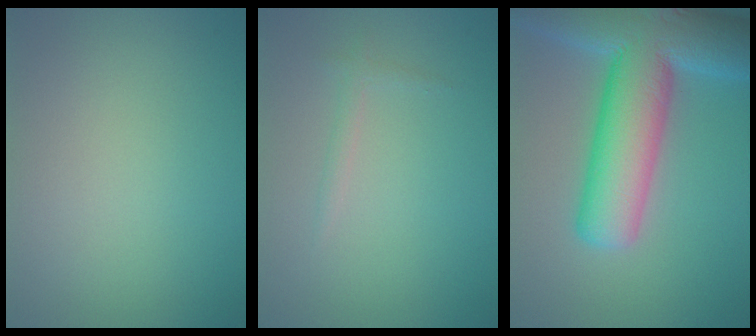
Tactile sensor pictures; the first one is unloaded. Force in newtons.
{"total": 0.8, "press": 0.8, "slide": 0.1}
{"total": 13.1, "press": 13.1, "slide": 0.8}